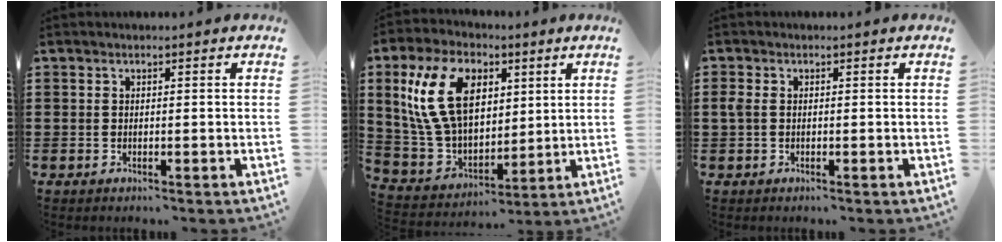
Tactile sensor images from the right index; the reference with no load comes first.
{"total": 14.5, "force": [4.6, 9.5, 10.0], "torque": [-0.240, 0.016, 0.082]}
{"total": 1.5, "force": [0.1, 1.1, 1.1], "torque": [-0.039, 0.000, -0.005]}